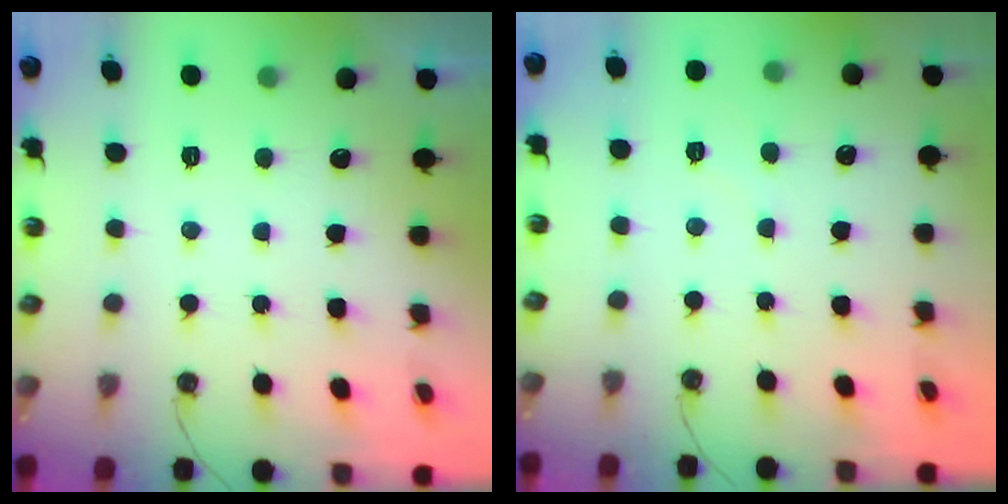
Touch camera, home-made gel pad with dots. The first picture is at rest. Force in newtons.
{"total": 3.5, "press": 3.5, "slide": 0.5}